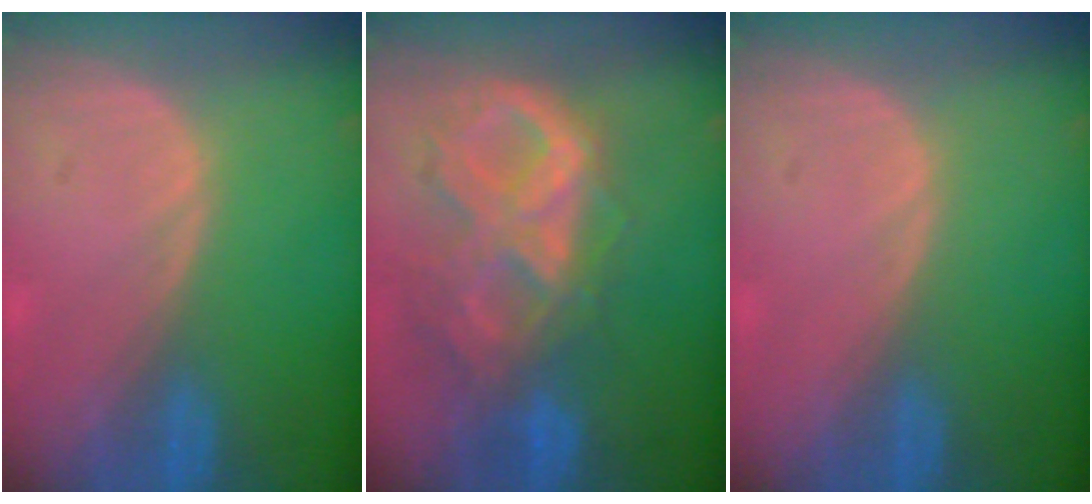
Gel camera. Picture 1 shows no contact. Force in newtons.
{"total": 10.6, "press": 9.0, "slide": 5.7}
{"total": 0.0}